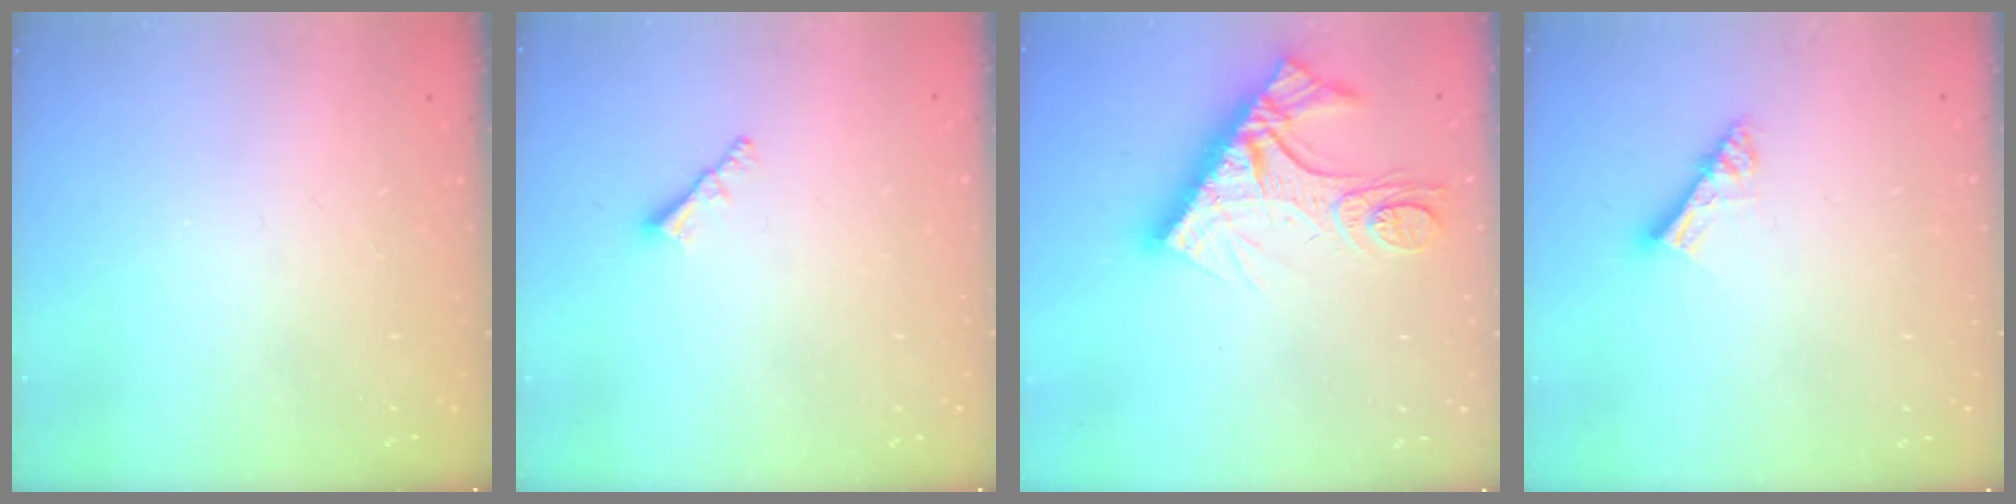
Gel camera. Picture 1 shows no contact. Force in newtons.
{"total": 2.1, "press": 2.0, "slide": 0.5}
{"total": 14.2, "press": 14.1, "slide": 1.5}
{"total": 7.2, "press": 7.2, "slide": 0.5}